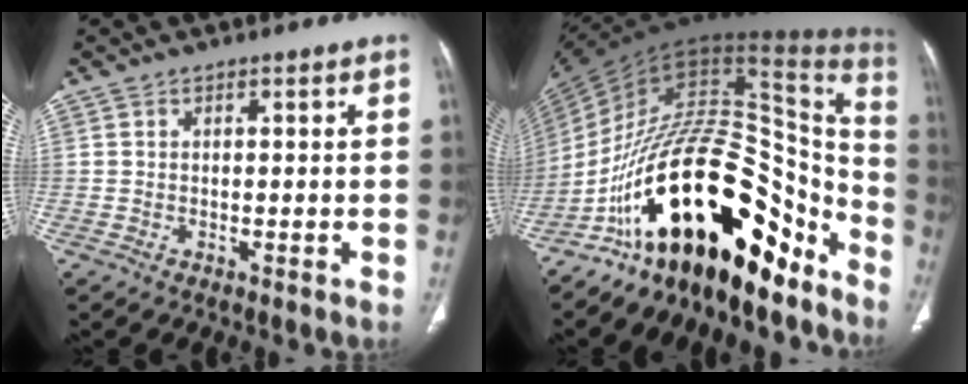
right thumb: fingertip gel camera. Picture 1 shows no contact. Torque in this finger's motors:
{"motor_torque": [2.33, 2.67, 2.36, -0.41, 1.05]}